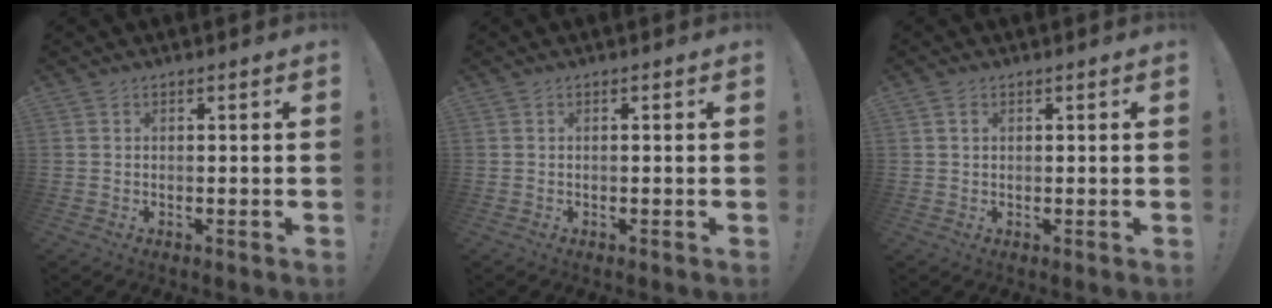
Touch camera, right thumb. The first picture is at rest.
{"total": 0.0}
{"total": 1.2, "force": [0.6, 0.9, 0.6], "torque": [-0.007, -0.001, 0.010]}